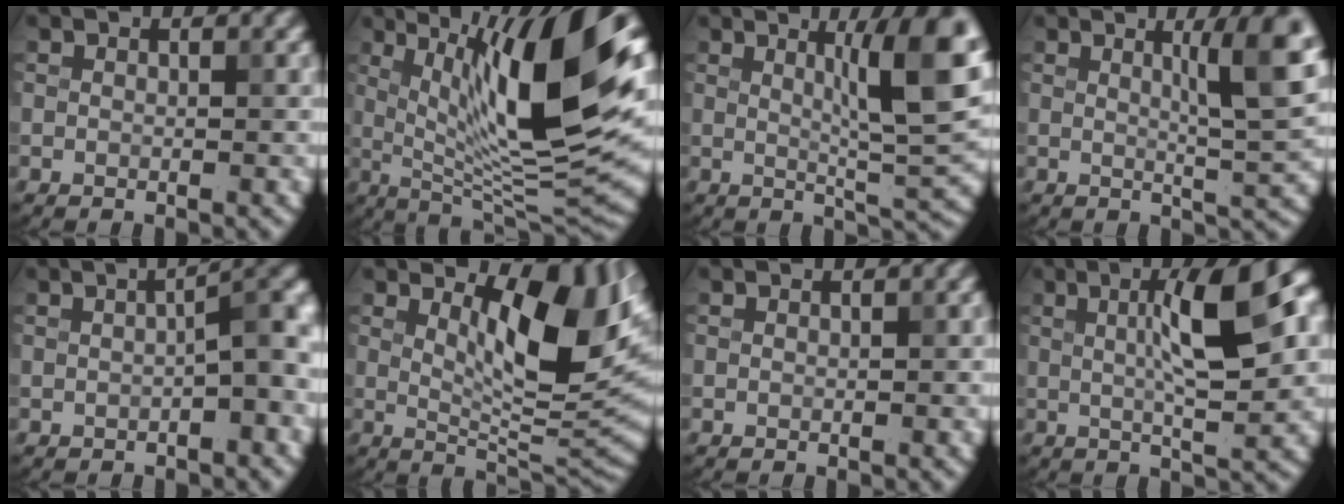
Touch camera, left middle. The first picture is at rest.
{"total": 14.0, "force": [3.9, 3.0, 13.1], "torque": [-0.192, 0.001, 0.070]}
{"total": 7.6, "force": [2.5, 1.2, 7.1], "torque": [-0.098, -0.001, 0.046]}
{"total": 5.5, "force": [1.9, 0.8, 5.1], "torque": [-0.070, 0.002, 0.032]}
{"total": 5.2, "force": [0.3, 1.8, 4.9], "torque": [-0.058, 0.017, 0.007]}
{"total": 10.0, "force": [2.7, 3.8, 8.8], "torque": [-0.130, -0.004, 0.053]}
{"total": 0.0}
{"total": 8.1, "force": [1.7, 1.6, 7.8], "torque": [-0.119, 0.015, 0.029]}